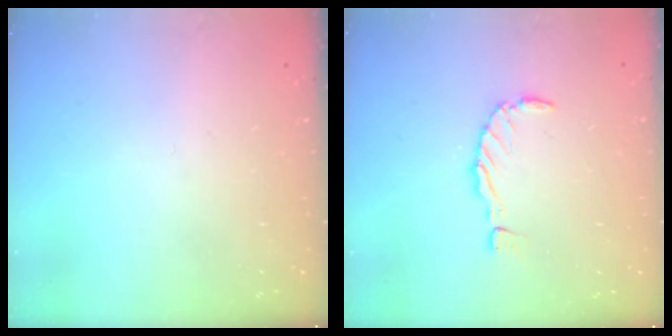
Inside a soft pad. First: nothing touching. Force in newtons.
{"total": 0.0}